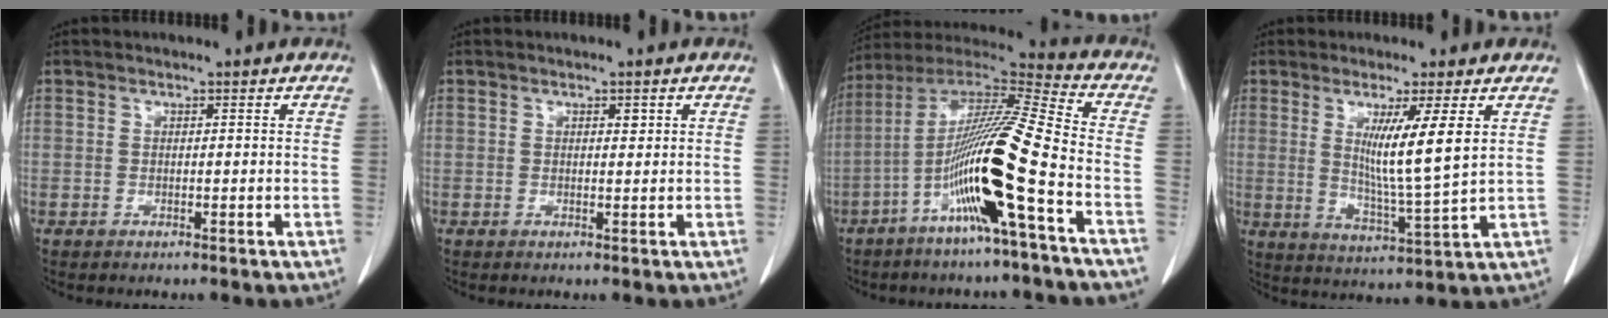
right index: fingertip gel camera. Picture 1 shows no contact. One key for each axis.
{"total": 0.9, "fx": 0.4, "fy": 0.4, "fz": 0.7, "tx": -0.009, "ty": -0.001, "tz": 0.006}
{"total": 17.4, "fx": -6.3, "fy": -0.8, "fz": 16.2, "tx": -0.309, "ty": -0.004, "tz": -0.125}
{"total": 8.8, "fx": 2.7, "fy": -0.8, "fz": 8.4, "tx": -0.146, "ty": -0.026, "tz": 0.051}